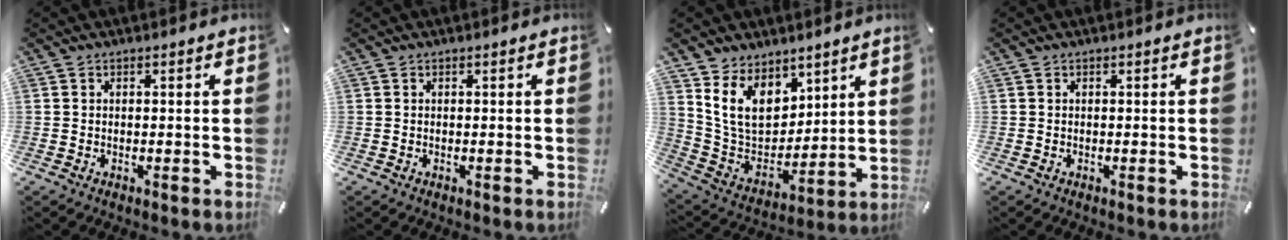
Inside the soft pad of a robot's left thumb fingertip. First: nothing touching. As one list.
[{"total": 0.0}, {"total": 13.4, "force": [7.6, 9.6, 5.6], "torque": [-0.117, -0.048, 0.153]}, {"total": 0.0}]